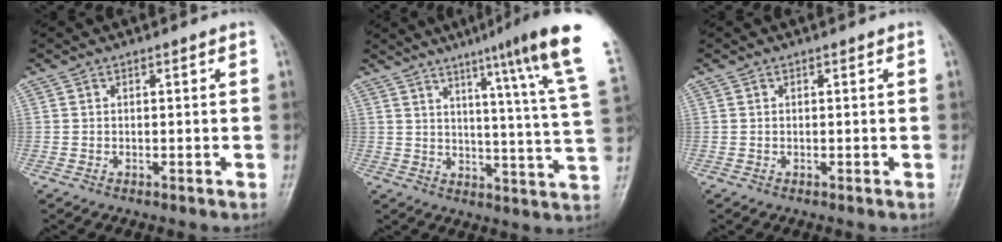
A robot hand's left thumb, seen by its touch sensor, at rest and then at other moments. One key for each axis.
{"total": 19.4, "fx": 11.8, "fy": -0.5, "fz": 15.4, "tx": -0.197, "ty": -0.065, "tz": 0.141}
{"total": 0.0}